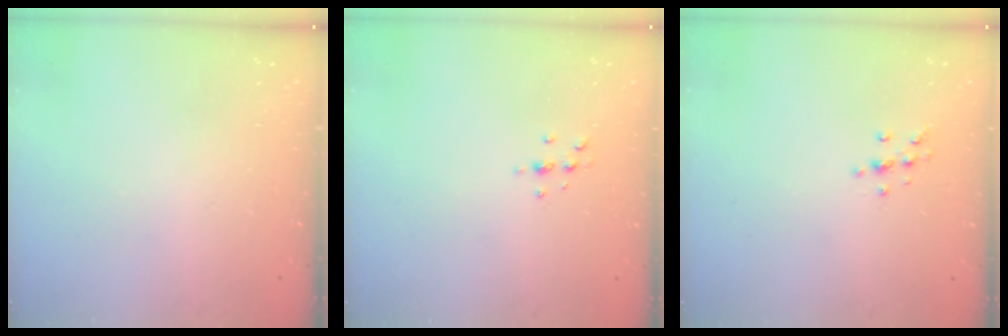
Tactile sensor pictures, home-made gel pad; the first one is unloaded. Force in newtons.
{"total": 4.1, "press": 3.7, "slide": 1.7}
{"total": 5.6, "press": 5.6, "slide": 0.6}